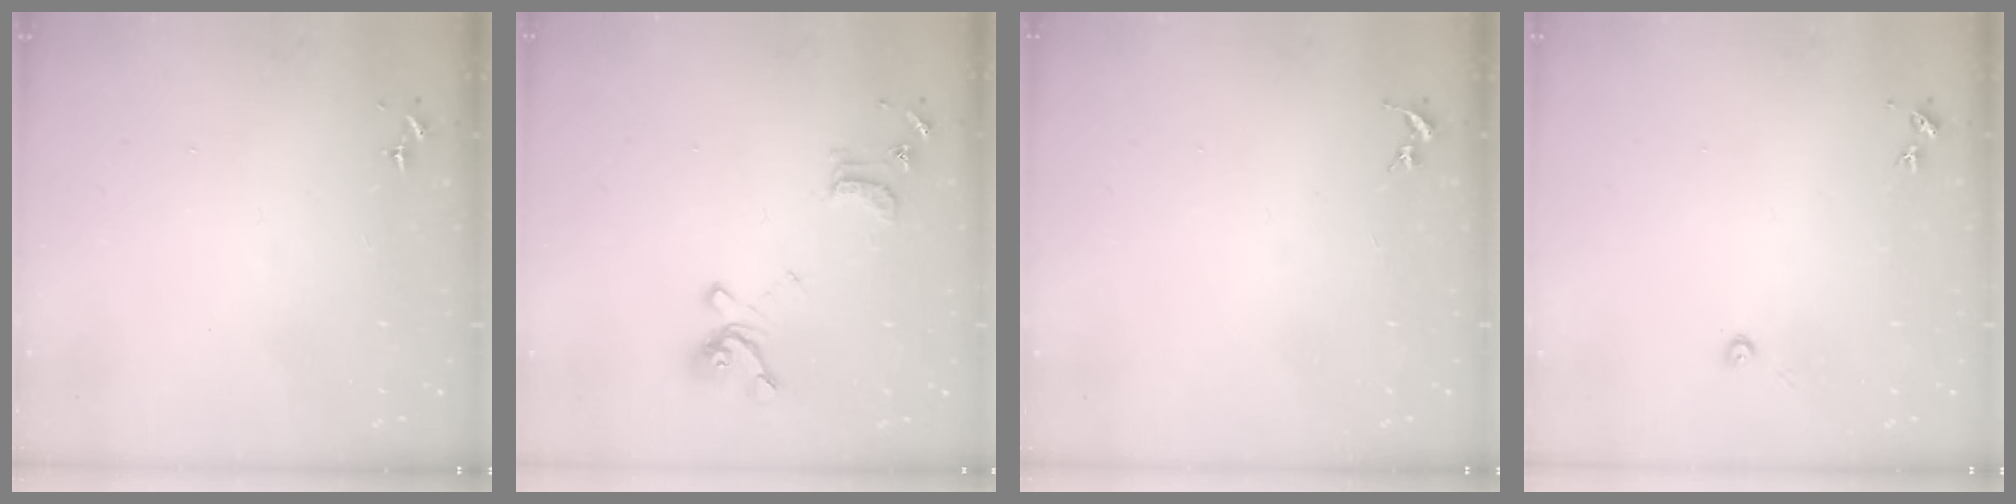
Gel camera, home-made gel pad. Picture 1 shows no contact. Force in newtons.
{"total": 14.3, "press": 14.2, "slide": 1.4}
{"total": 0.0}
{"total": 4.3, "press": 4.2, "slide": 0.6}